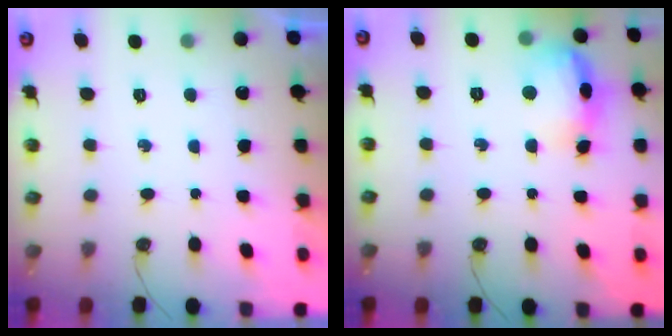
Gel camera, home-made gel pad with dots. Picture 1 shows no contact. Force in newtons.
{"total": 14.2, "press": 14.1, "slide": 1.6}